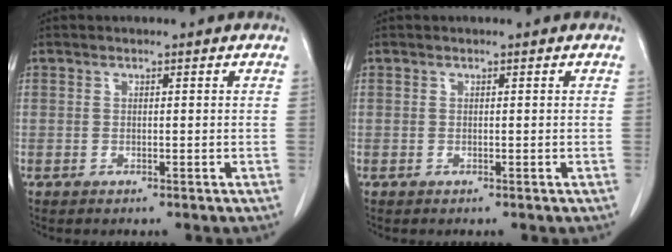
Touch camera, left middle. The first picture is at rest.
{"total": 0.0}